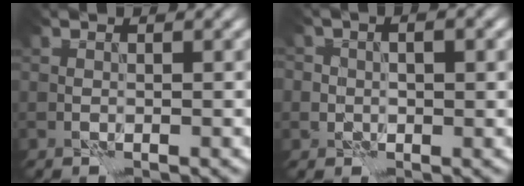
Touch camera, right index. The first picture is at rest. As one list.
[{"total": 2.6, "force": [0.4, 2.1, 1.5], "torque": [-0.003, 0.007, -0.012]}]